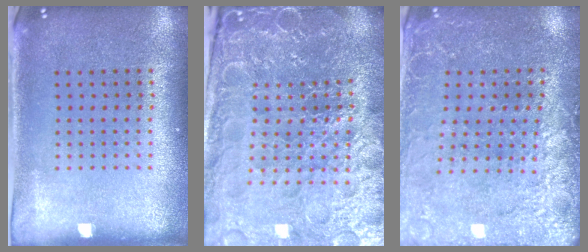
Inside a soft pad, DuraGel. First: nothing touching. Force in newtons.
{"total": 5.4, "press": 5.0, "slide": 1.9}
{"total": 2.7, "press": 2.7, "slide": 0.3}